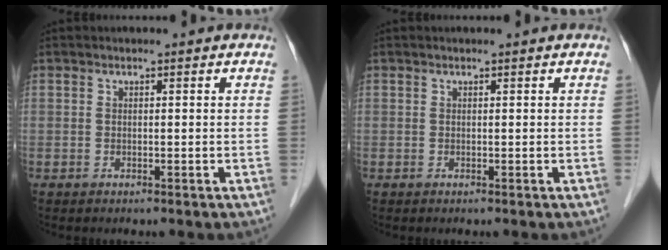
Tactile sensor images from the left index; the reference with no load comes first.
{"total": 0.5, "force": [0.5, 0.0, 0.3], "torque": [-0.005, 0.004, 0.008]}